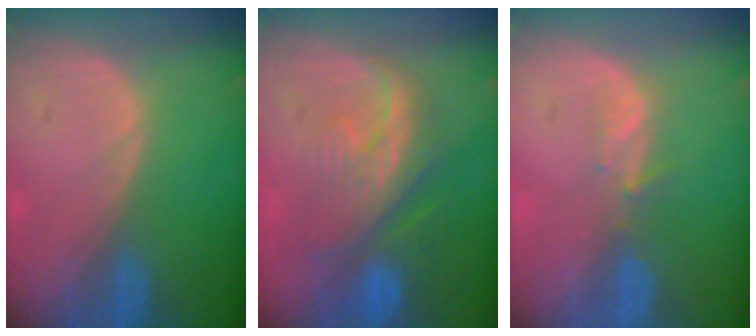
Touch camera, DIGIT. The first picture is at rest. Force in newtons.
{"total": 9.8, "press": 9.0, "slide": 4.1}
{"total": 1.9, "press": 1.8, "slide": 0.7}